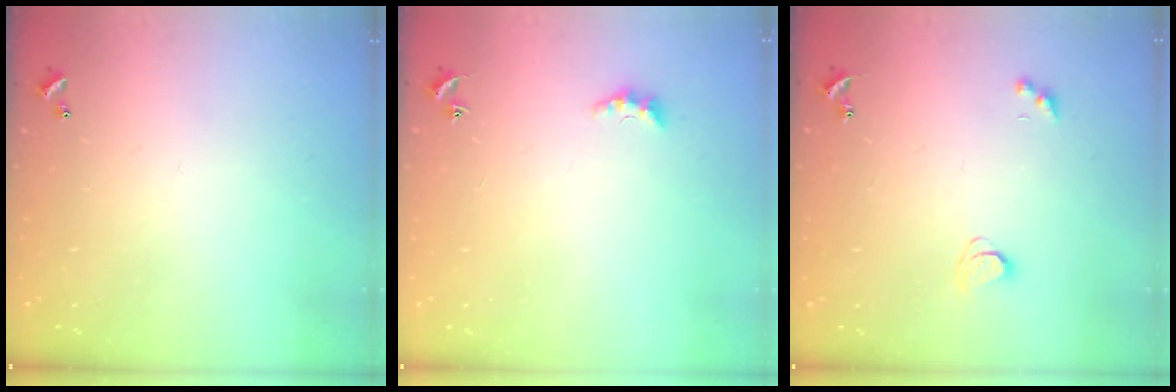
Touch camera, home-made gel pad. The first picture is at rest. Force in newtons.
{"total": 2.4, "press": 2.4, "slide": 0.6}
{"total": 1.7, "press": 1.7, "slide": 0.3}